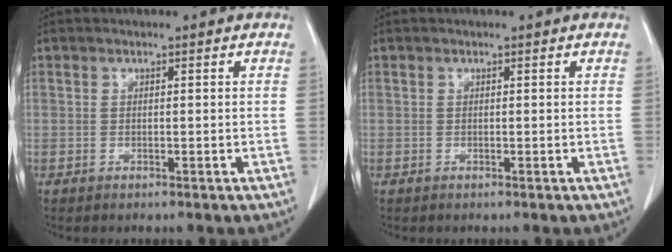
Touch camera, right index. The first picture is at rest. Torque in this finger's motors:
{"motor_torque": [0.00, 0.00, 0.01, 0.00]}